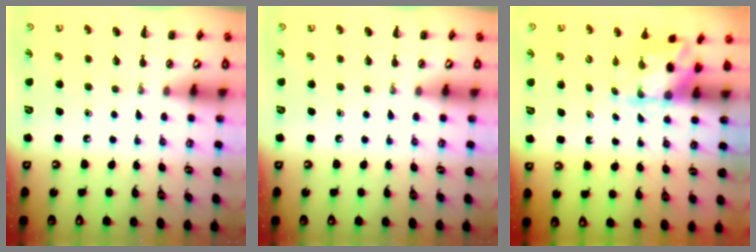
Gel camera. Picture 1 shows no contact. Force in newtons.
{"total": 0.0}
{"total": 2.1, "press": 2.0, "slide": 0.7}